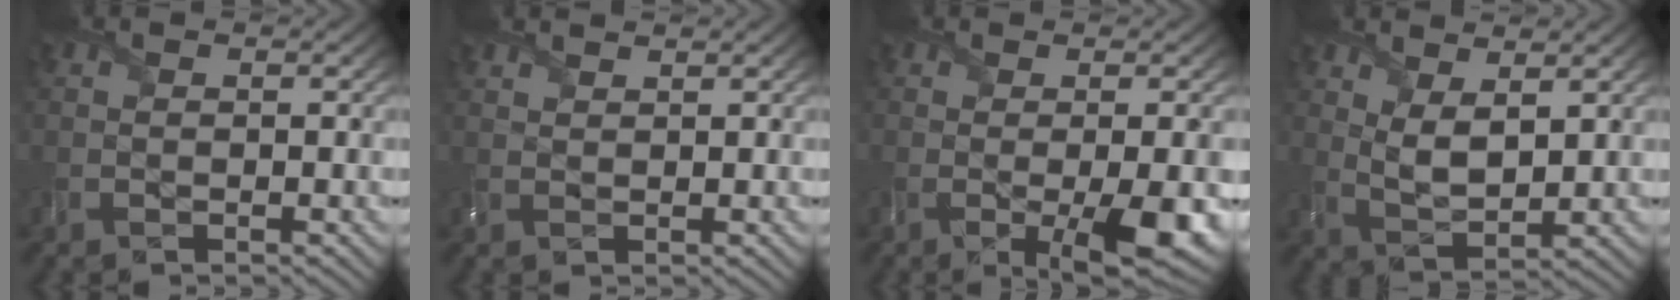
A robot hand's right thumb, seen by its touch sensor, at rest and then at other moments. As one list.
[{"total": 1.4, "force": [1.4, 0.2, 0.4], "torque": [-0.018, 0.003, 0.030]}, {"total": 7.4, "force": [-1.7, 1.8, 7.0], "torque": [-0.106, -0.011, -0.016]}, {"total": 4.8, "force": [2.3, 2.1, 3.6], "torque": [-0.086, -0.006, 0.049]}]